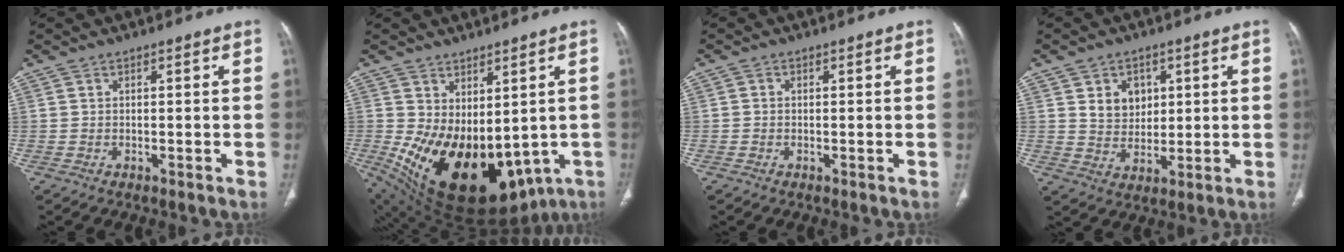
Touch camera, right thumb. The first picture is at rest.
{"total": 21.7, "force": [-3.1, 12.9, 17.2], "torque": [-0.274, -0.023, -0.005]}
{"total": 0.7, "force": [-0.1, 0.7, 0.3], "torque": [-0.003, 0.002, -0.004]}
{"total": 6.8, "force": [2.3, 5.4, 3.3], "torque": [-0.024, -0.013, 0.044]}